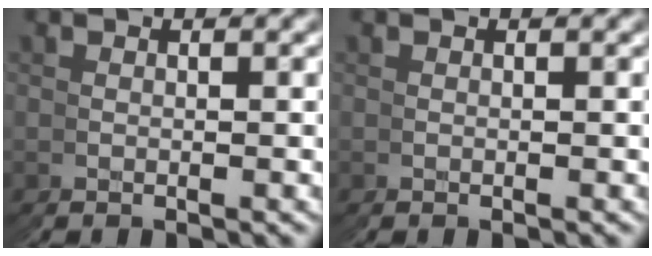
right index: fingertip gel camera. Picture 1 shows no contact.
{"total": 0.0}